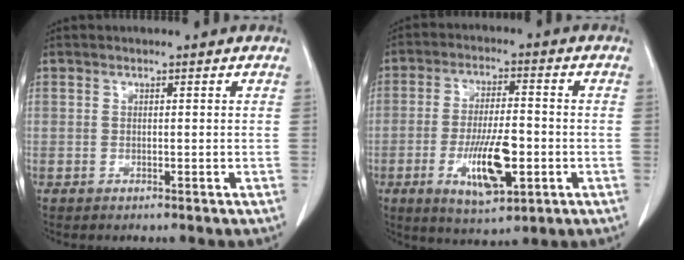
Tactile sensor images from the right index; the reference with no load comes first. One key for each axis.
{"total": 10.8, "fx": -3.1, "fy": 3.1, "fz": 9.9, "tx": -0.184, "ty": -0.006, "tz": -0.046}